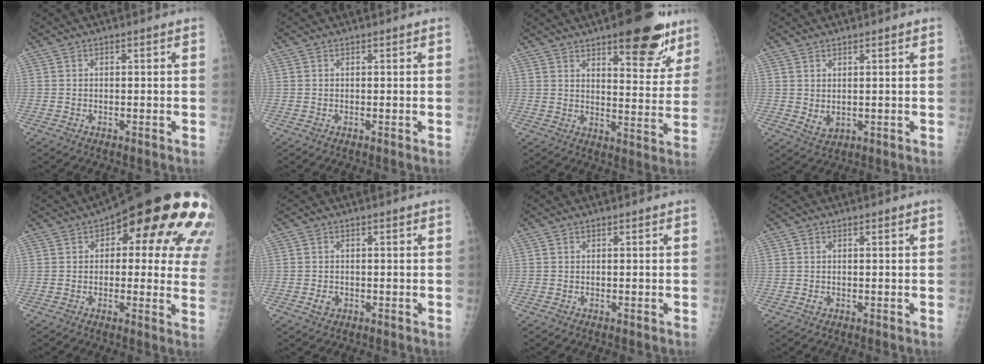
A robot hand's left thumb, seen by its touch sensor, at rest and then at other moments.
{"total": 0.0}
{"total": 17.3, "force": [10.8, 6.3, 12.0], "torque": [-0.106, -0.058, 0.148]}
{"total": 3.0, "force": [0.9, 2.0, 2.1], "torque": [-0.031, -0.013, 0.025]}
{"total": 25.2, "force": [10.6, 10.0, 20.6], "torque": [-0.197, 0.009, 0.133]}
{"total": 1.7, "force": [-0.4, 1.4, 0.9], "torque": [-0.011, 0.001, -0.003]}
{"total": 0.0}
{"total": 0.7, "force": [0.1, 0.6, 0.4], "torque": [0.000, 0.001, 0.001]}